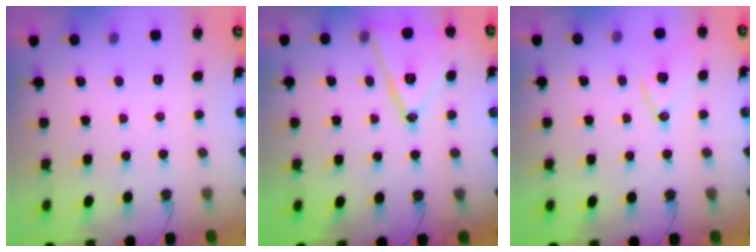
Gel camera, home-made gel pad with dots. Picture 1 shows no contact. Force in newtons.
{"total": 14.6, "press": 14.2, "slide": 3.3}
{"total": 11.5, "press": 11.0, "slide": 3.3}